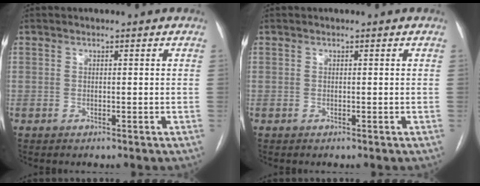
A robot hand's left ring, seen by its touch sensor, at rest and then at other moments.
{"total": 0.0}